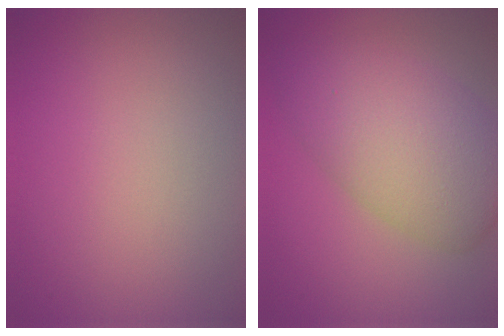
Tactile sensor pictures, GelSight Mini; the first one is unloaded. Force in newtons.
{"total": 7.8, "press": 7.8, "slide": 0.2}